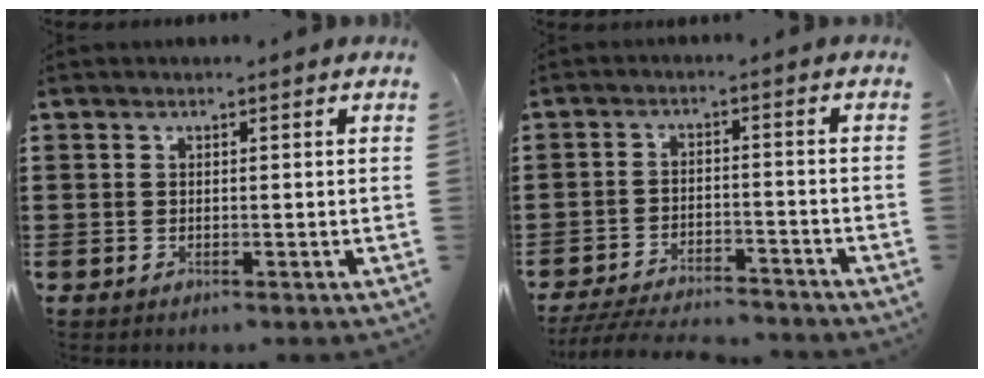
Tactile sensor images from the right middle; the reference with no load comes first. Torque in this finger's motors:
{"motor_torque": [0.76, -0.60, 0.11, 0.11]}